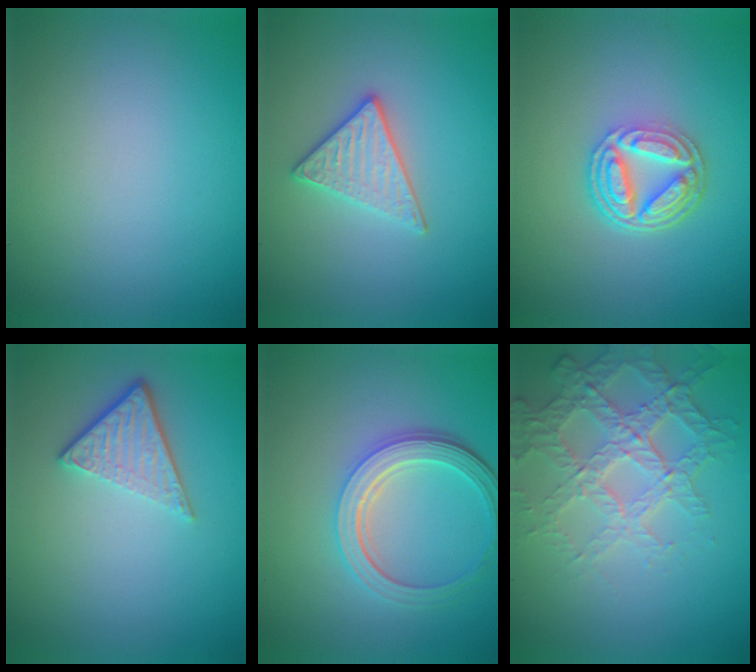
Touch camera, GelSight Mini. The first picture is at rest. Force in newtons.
{"total": 2.9, "press": 2.7, "slide": 1.1}
{"total": 5.2, "press": 3.8, "slide": 3.5}
{"total": 3.8, "press": 2.6, "slide": 2.7}
{"total": 5.0, "press": 3.8, "slide": 3.2}
{"total": 4.3, "press": 4.1, "slide": 1.3}